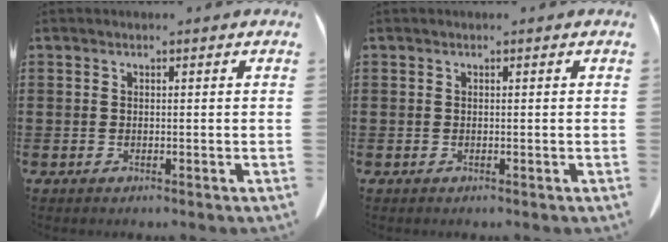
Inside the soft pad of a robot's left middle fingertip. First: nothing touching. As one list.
[{"total": 0.0}]